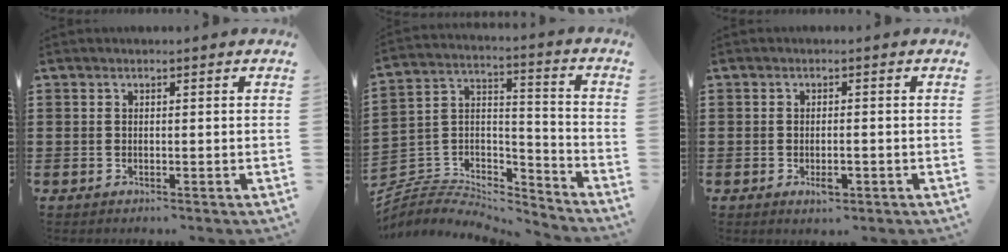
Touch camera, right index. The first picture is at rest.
{"total": 5.3, "force": [-5.0, 1.8, 0.5], "torque": [-0.024, -0.003, -0.105]}
{"total": 2.3, "force": [-0.9, 0.8, 2.0], "torque": [-0.036, 0.001, -0.016]}